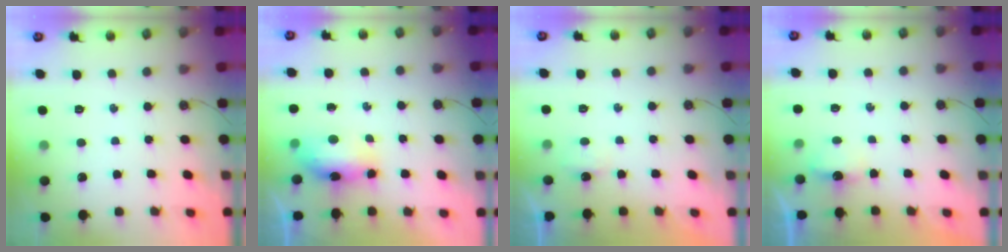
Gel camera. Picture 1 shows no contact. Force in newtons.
{"total": 7.3, "press": 7.3, "slide": 0.7}
{"total": 2.6, "press": 2.6, "slide": 0.4}
{"total": 3.2, "press": 3.1, "slide": 0.6}